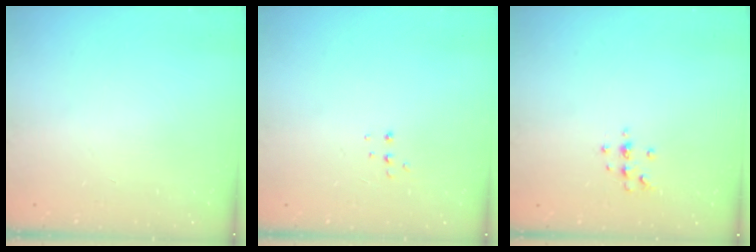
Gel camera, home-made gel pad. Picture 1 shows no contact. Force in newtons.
{"total": 5.0, "press": 4.9, "slide": 0.9}
{"total": 4.3, "press": 4.2, "slide": 1.0}